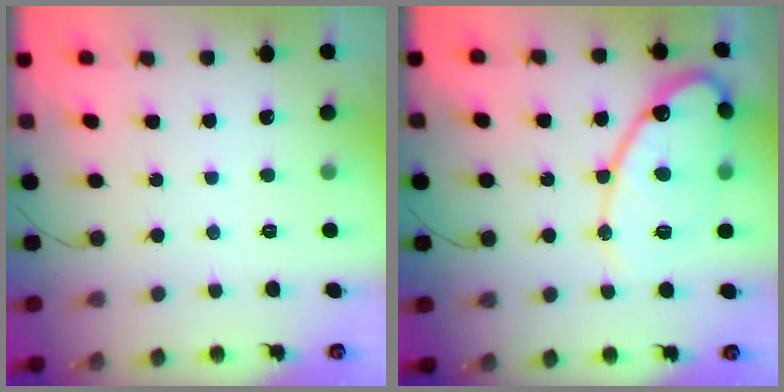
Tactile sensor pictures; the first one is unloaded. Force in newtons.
{"total": 15.4, "press": 15.4, "slide": 1.1}